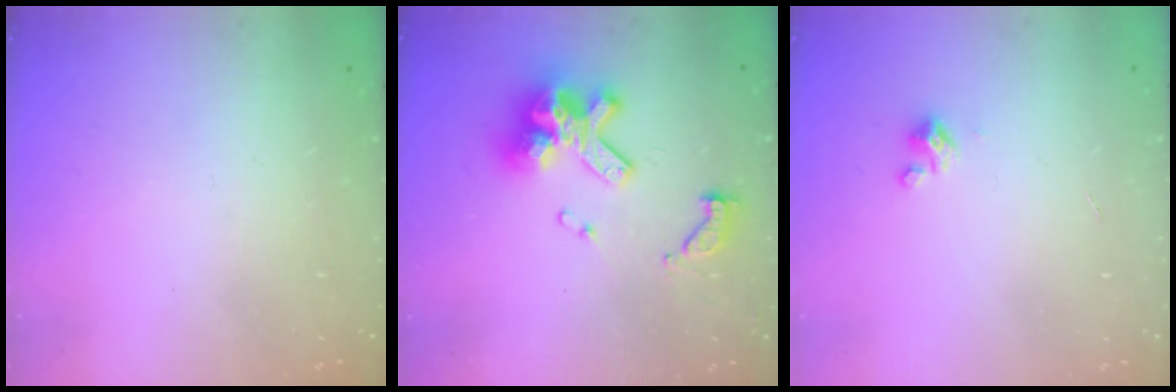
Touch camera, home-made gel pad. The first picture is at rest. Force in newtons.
{"total": 12.9, "press": 12.8, "slide": 1.4}
{"total": 2.0, "press": 2.0, "slide": 0.2}